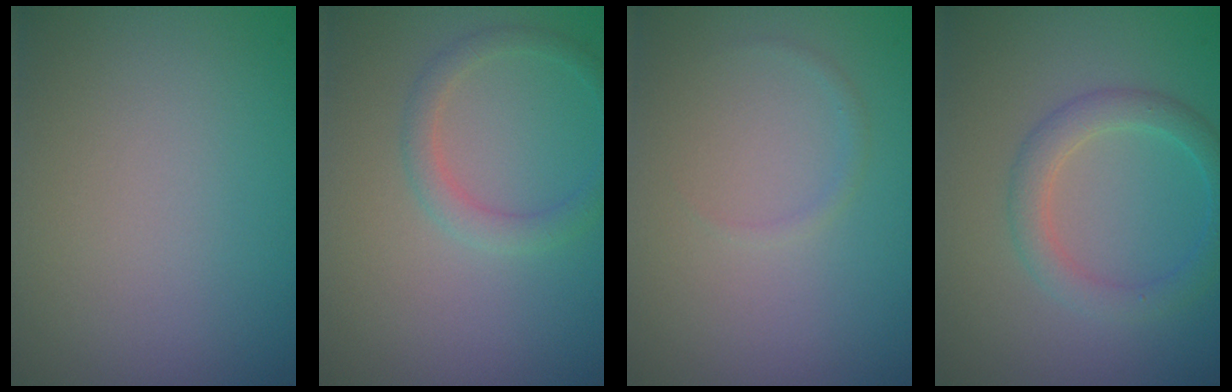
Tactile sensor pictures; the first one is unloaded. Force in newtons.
{"total": 2.0, "press": 2.0, "slide": 0.1}
{"total": 0.7, "press": 0.7, "slide": 0.1}
{"total": 2.8, "press": 2.8, "slide": 0.0}